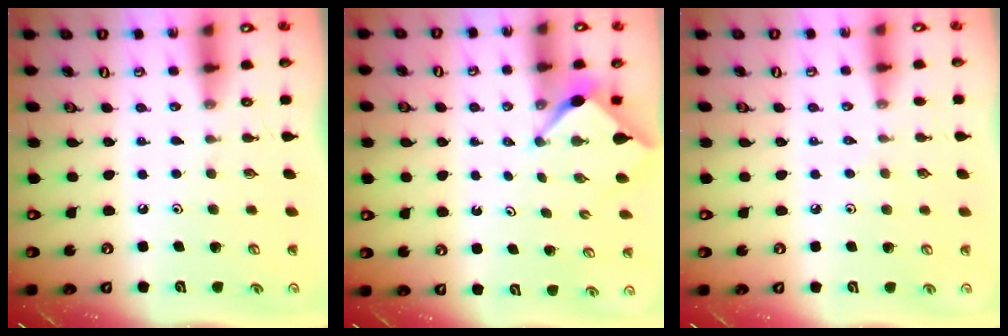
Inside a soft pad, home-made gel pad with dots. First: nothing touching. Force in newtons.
{"total": 2.5, "press": 2.5, "slide": 0.3}
{"total": 1.9, "press": 1.9, "slide": 0.5}